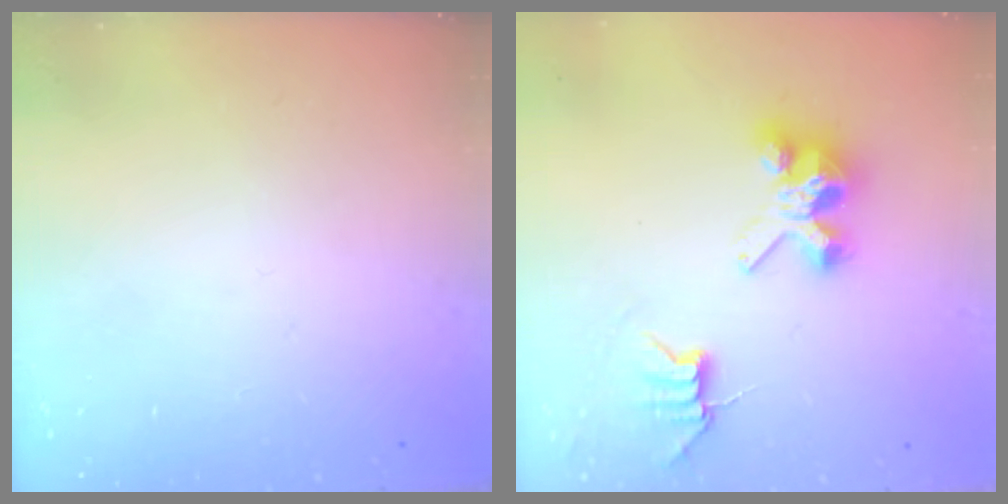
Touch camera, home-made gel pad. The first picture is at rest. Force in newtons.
{"total": 7.2, "press": 7.1, "slide": 0.6}